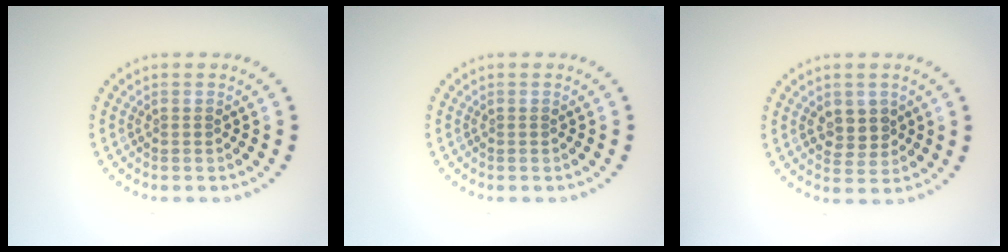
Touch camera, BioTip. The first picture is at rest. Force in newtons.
{"total": 0.0}
{"total": 2.6, "press": 2.6, "slide": 0.4}